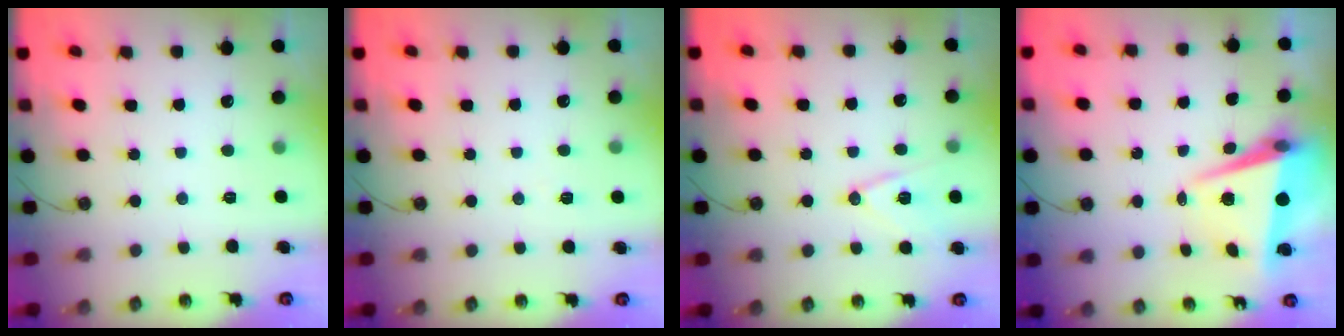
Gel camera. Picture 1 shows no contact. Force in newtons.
{"total": 4.5, "press": 1.6, "slide": 4.2}
{"total": 11.8, "press": 11.2, "slide": 3.5}
{"total": 6.8, "press": 6.4, "slide": 2.5}